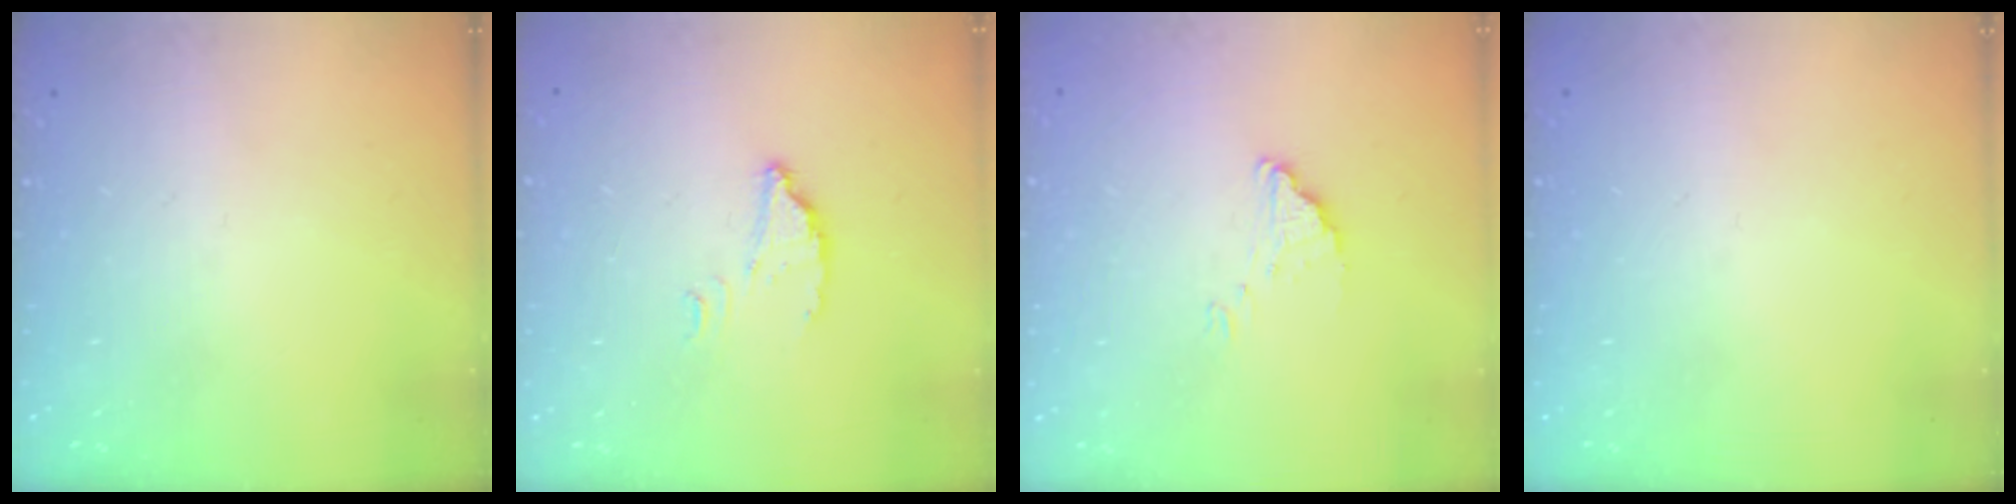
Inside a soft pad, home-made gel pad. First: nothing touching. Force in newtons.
{"total": 2.5, "press": 2.5, "slide": 0.2}
{"total": 1.5, "press": 1.5, "slide": 0.1}
{"total": 0.0}